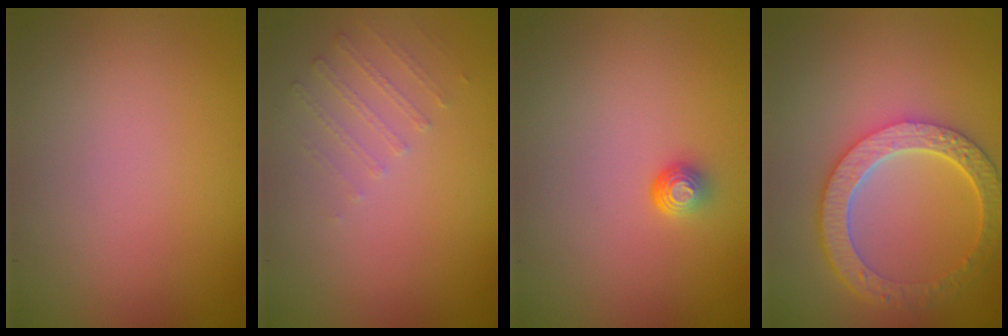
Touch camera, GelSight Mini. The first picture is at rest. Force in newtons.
{"total": 1.1, "press": 0.7, "slide": 0.8}
{"total": 1.5, "press": 1.0, "slide": 1.1}
{"total": 6.0, "press": 4.5, "slide": 4.0}